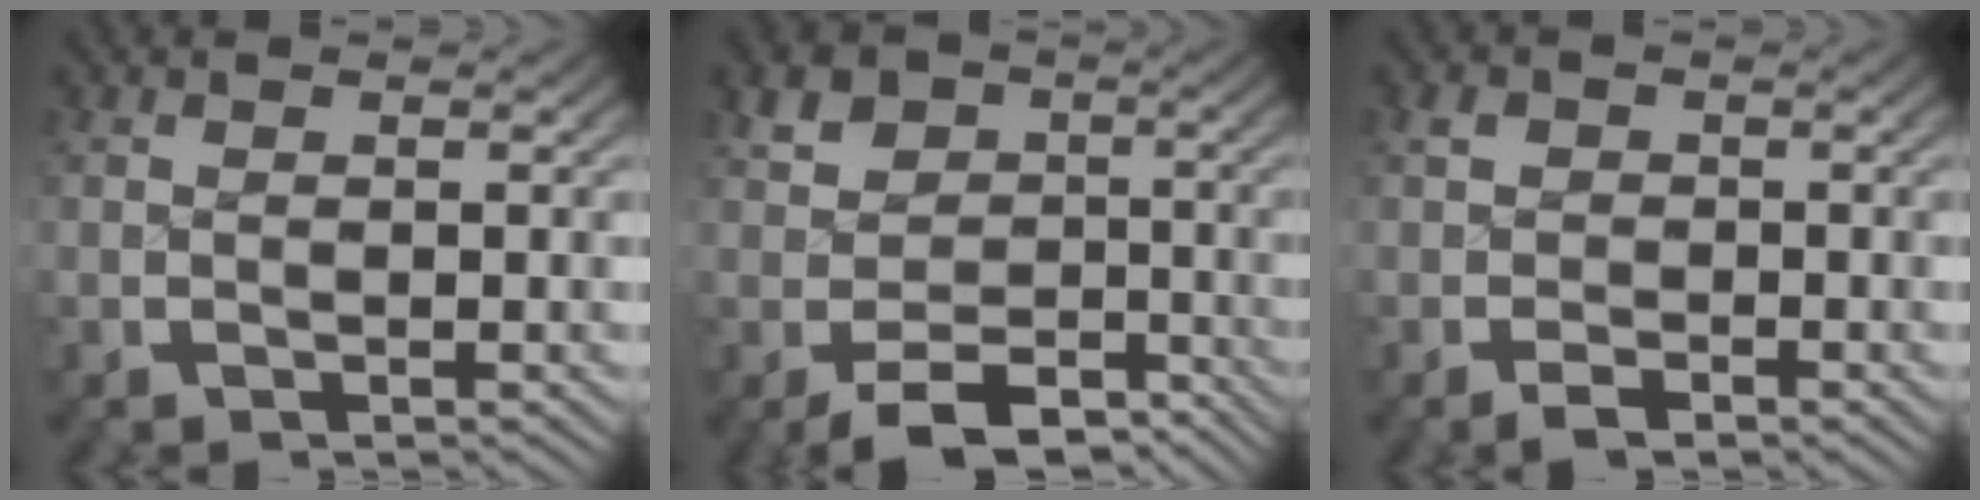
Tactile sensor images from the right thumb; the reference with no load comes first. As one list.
[{"total": 6.9, "force": [-2.8, 5.3, 3.4], "torque": [-0.052, -0.033, -0.037]}, {"total": 1.3, "force": [-0.8, 1.0, 0.2], "torque": [-0.005, -0.007, -0.016]}]